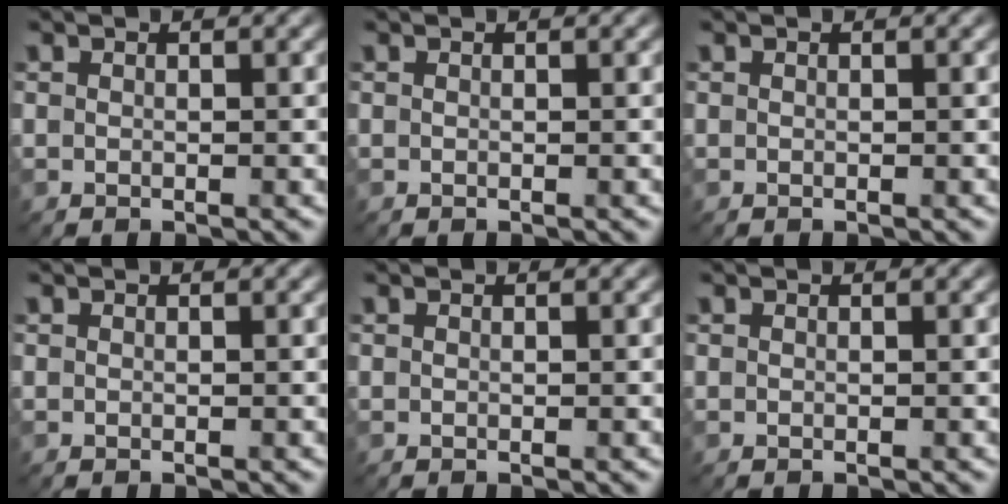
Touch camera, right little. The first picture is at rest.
{"total": 0.0}
{"total": 0.0}
{"total": 0.0}
{"total": 0.0}
{"total": 0.0}